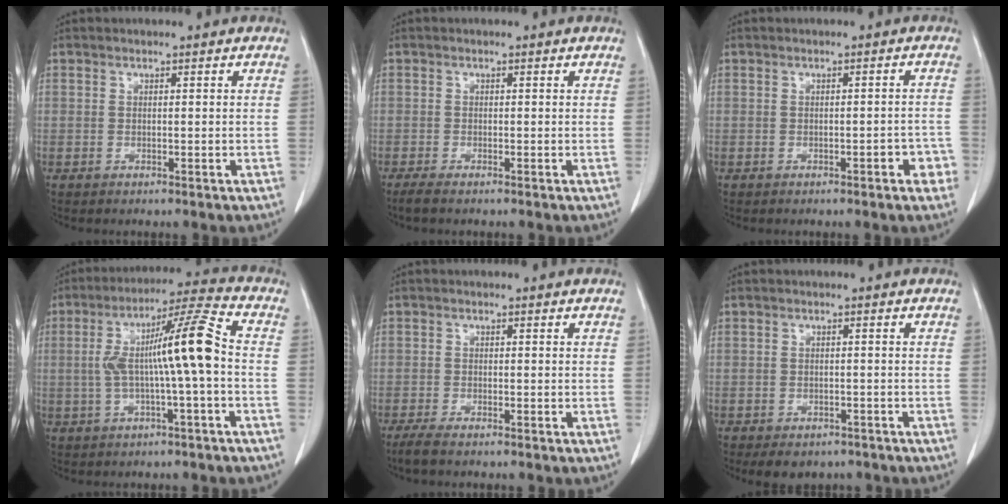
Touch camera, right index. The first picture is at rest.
{"total": 1.5, "force": [-1.2, 0.2, 0.9], "torque": [-0.020, -0.004, -0.021]}
{"total": 2.9, "force": [-1.5, 1.0, 2.3], "torque": [-0.021, 0.006, -0.017]}
{"total": 11.2, "force": [-0.4, 0.0, 11.2], "torque": [-0.201, 0.029, -0.012]}
{"total": 2.3, "force": [-1.7, 0.3, 1.4], "torque": [-0.030, -0.006, -0.032]}
{"total": 5.6, "force": [-4.3, 3.2, 1.7], "torque": [-0.012, 0.003, -0.055]}